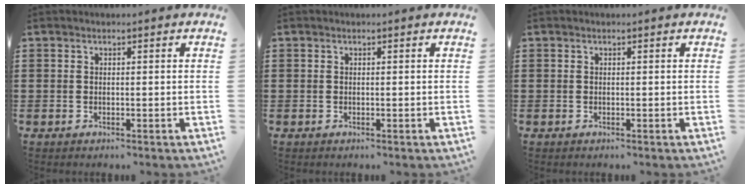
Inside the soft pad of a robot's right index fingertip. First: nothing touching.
{"total": 0.0}
{"total": 0.0}